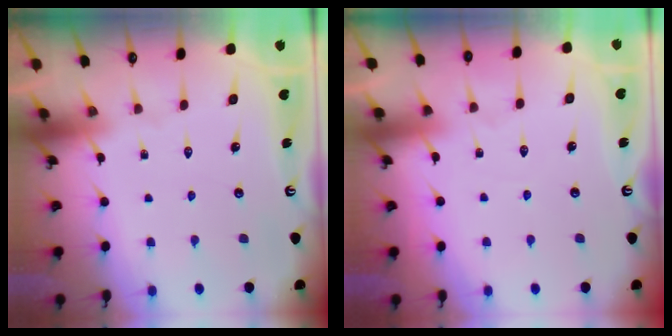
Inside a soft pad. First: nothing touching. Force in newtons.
{"total": 2.5, "press": 2.5, "slide": 0.3}